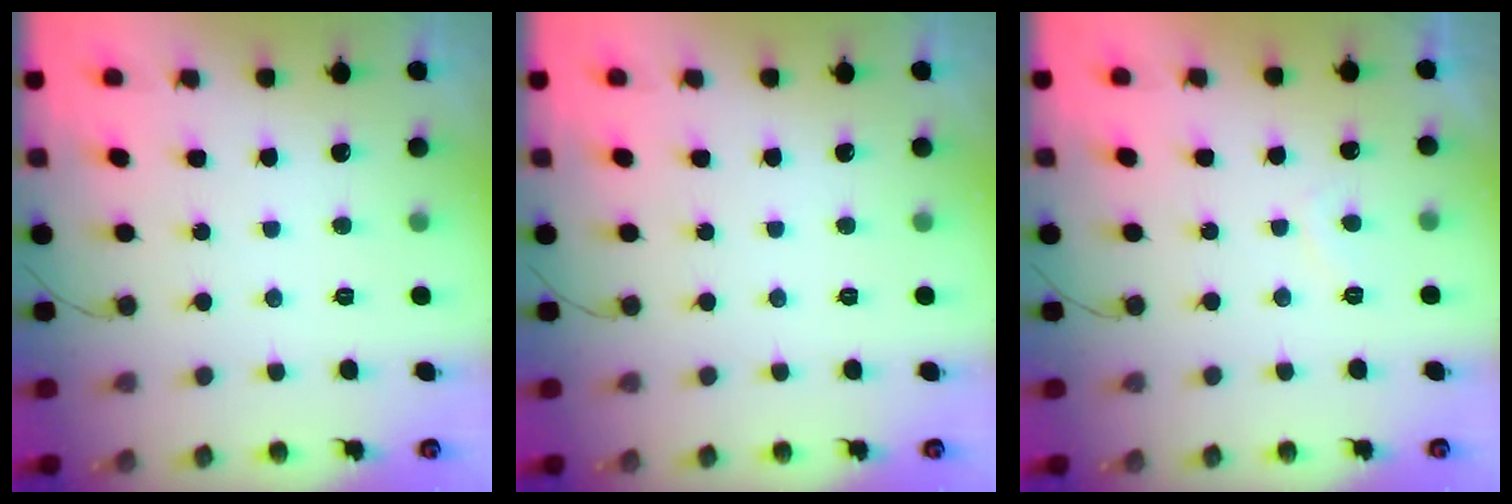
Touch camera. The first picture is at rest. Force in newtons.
{"total": 0.0}
{"total": 1.1, "press": 0.9, "slide": 0.6}